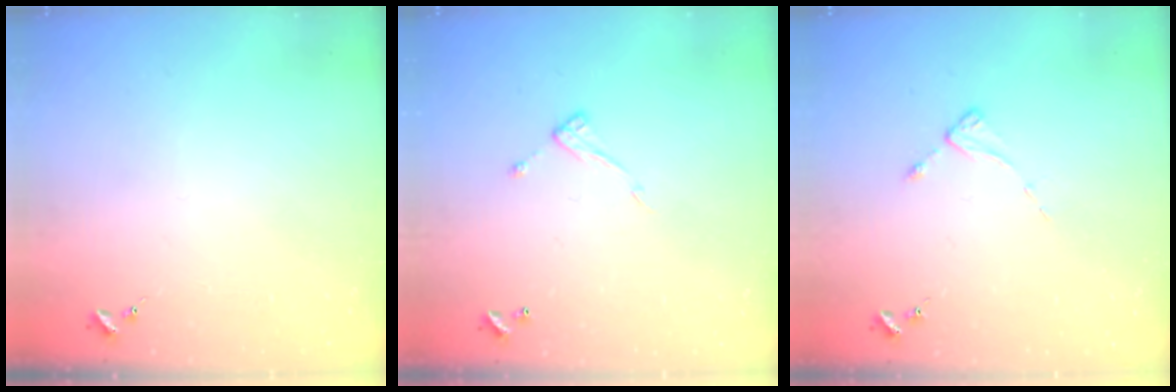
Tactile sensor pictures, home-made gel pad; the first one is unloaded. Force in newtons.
{"total": 7.5, "press": 7.4, "slide": 0.4}
{"total": 2.1, "press": 2.0, "slide": 0.4}